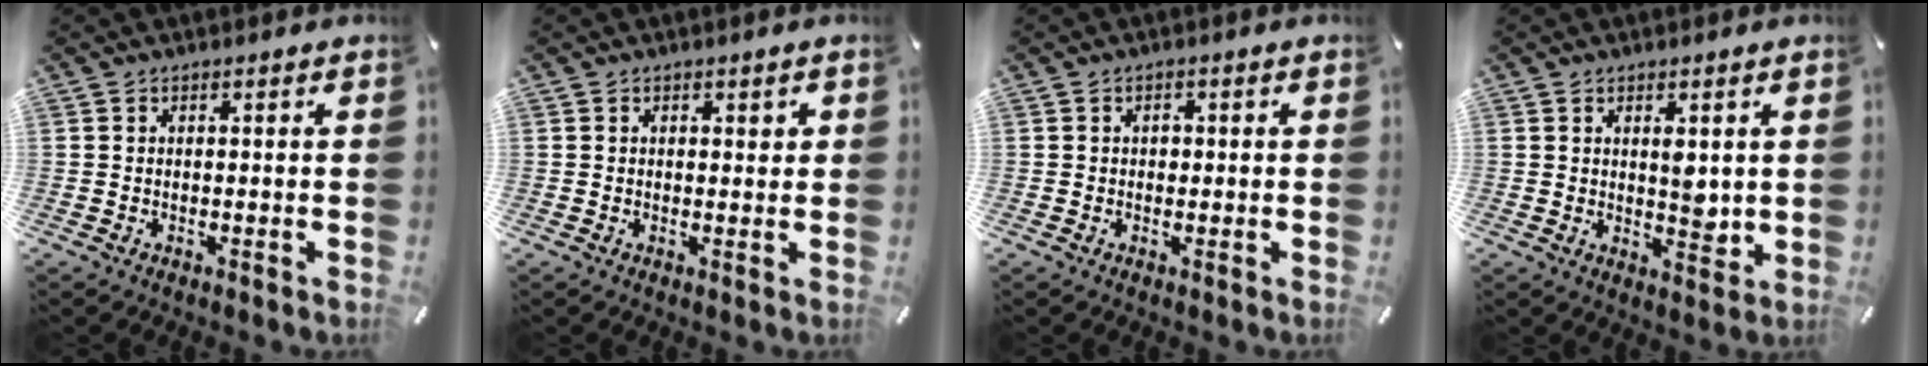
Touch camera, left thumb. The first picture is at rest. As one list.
[{"total": 0.8, "force": [0.3, 0.5, 0.5], "torque": [-0.002, 0.001, 0.003]}, {"total": 1.4, "force": [0.1, 1.1, 0.8], "torque": [-0.001, 0.000, -0.004]}, {"total": 4.8, "force": [1.6, 2.6, 3.7], "torque": [-0.043, -0.011, 0.023]}]